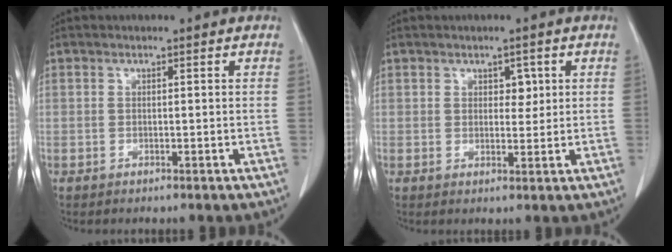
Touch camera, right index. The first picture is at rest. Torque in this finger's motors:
{"motor_torque": [-0.06, 0.13, 0.01, 0.00]}